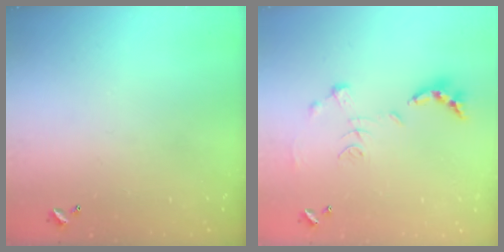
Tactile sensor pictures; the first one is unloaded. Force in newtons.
{"total": 1.1, "press": 1.0, "slide": 0.4}